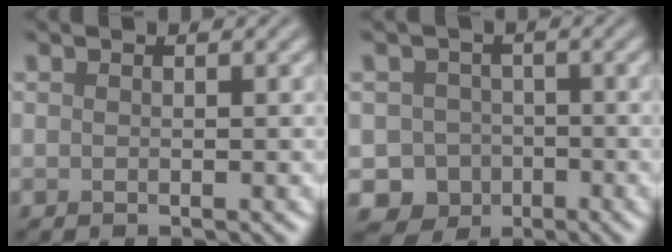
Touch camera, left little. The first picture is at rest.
{"total": 7.3, "force": [-3.8, 6.1, 1.0], "torque": [0.009, -0.027, -0.069]}